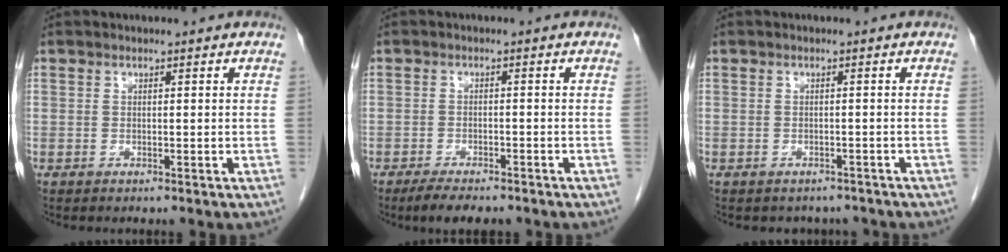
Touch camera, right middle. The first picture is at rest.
{"total": 5.0, "force": [-4.0, 1.5, 2.6], "torque": [-0.042, -0.008, -0.060]}
{"total": 4.0, "force": [-3.4, 2.0, 0.1], "torque": [0.001, 0.008, -0.040]}